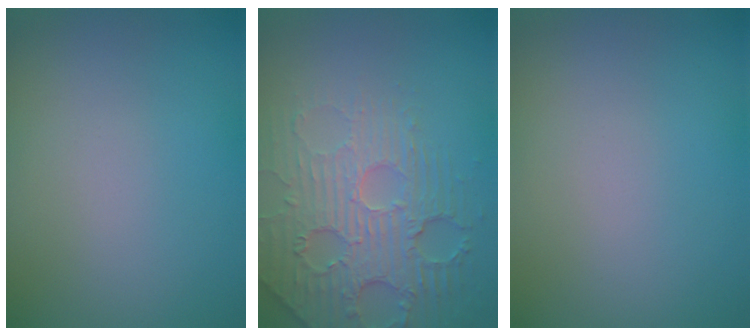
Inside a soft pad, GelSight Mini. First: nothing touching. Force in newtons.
{"total": 4.3, "press": 4.0, "slide": 1.6}
{"total": 0.0}